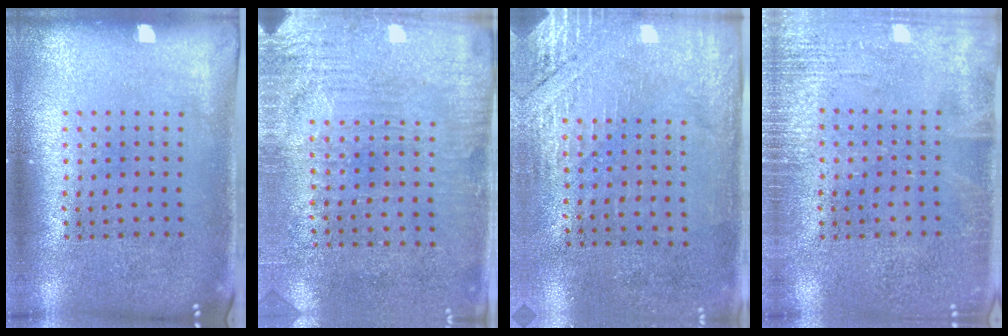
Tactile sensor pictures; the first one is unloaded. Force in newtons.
{"total": 3.2, "press": 2.9, "slide": 1.4}
{"total": 2.7, "press": 2.4, "slide": 1.2}
{"total": 2.4, "press": 2.4, "slide": 0.3}